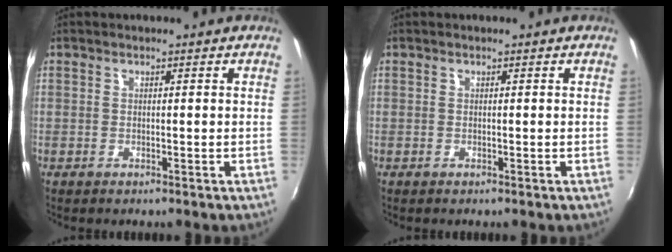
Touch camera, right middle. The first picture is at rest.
{"total": 0.0}